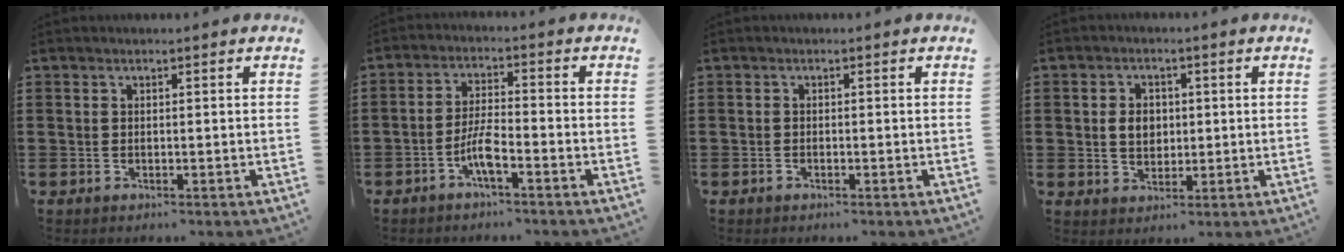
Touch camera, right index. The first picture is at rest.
{"total": 4.9, "force": [-2.7, 0.8, 4.0], "torque": [-0.095, -0.006, -0.056]}
{"total": 0.5, "force": [-0.5, 0.2, 0.1], "torque": [-0.004, -0.002, -0.009]}
{"total": 4.0, "force": [0.3, 3.1, 2.5], "torque": [-0.049, 0.008, 0.001]}